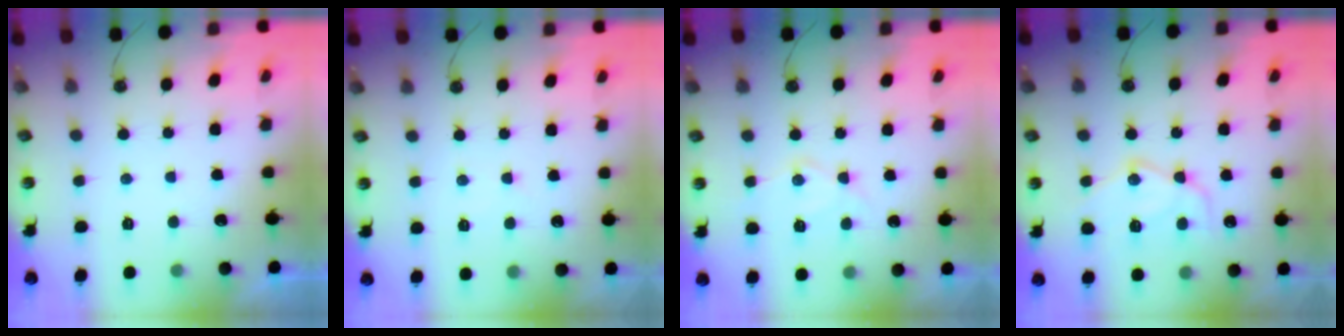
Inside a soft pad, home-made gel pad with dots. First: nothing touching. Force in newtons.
{"total": 2.5, "press": 2.5, "slide": 0.4}
{"total": 9.8, "press": 9.7, "slide": 0.8}
{"total": 14.8, "press": 14.7, "slide": 1.2}